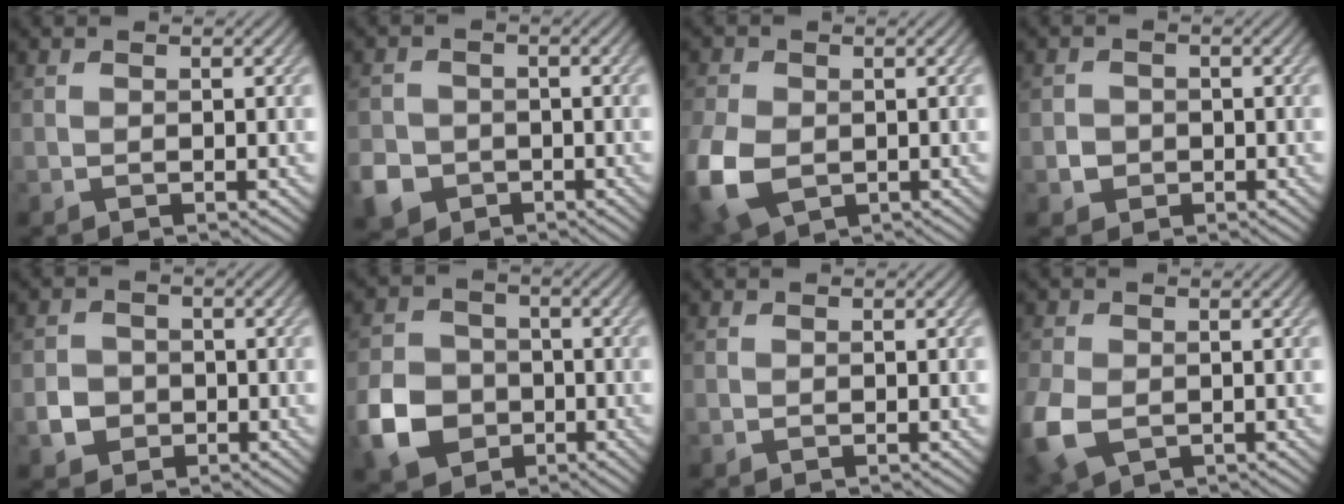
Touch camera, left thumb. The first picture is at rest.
{"total": 5.3, "force": [-2.5, 4.3, 1.7], "torque": [-0.047, -0.013, -0.056]}
{"total": 8.8, "force": [-2.1, 6.2, 5.9], "torque": [-0.182, -0.023, -0.042]}
{"total": 2.0, "force": [-0.6, 1.9, 0.5], "torque": [-0.003, -0.004, -0.013]}
{"total": 3.0, "force": [-1.1, 2.7, 0.9], "torque": [-0.019, -0.001, -0.020]}
{"total": 8.0, "force": [-3.0, 6.4, 3.7], "torque": [-0.096, -0.014, -0.069]}
{"total": 0.0}
{"total": 6.7, "force": [-1.9, 4.6, 4.5], "torque": [-0.135, -0.019, -0.039]}